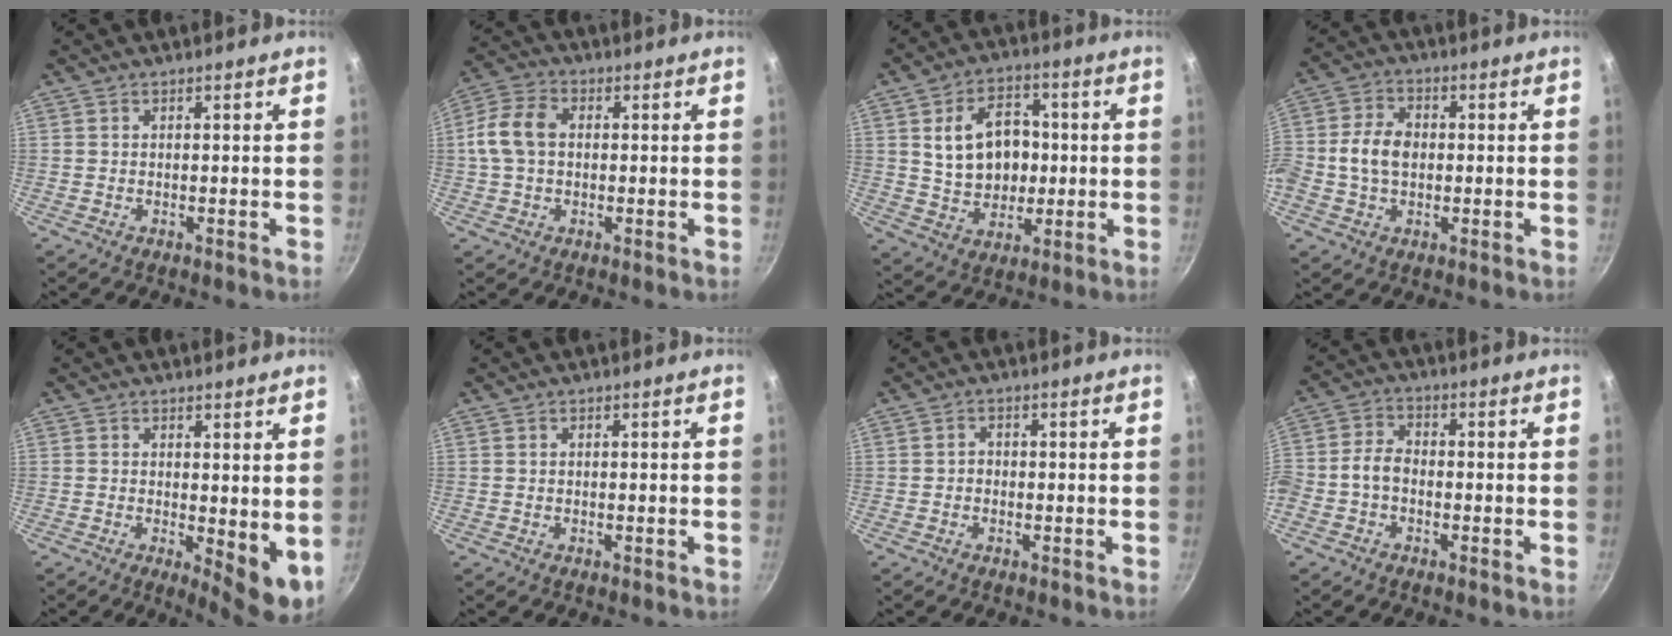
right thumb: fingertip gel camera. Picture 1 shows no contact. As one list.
[{"total": 8.8, "force": [0.5, 6.1, 6.3], "torque": [-0.120, 0.024, 0.000]}, {"total": 13.6, "force": [1.5, 10.1, 9.0], "torque": [-0.116, 0.007, 0.033]}, {"total": 8.3, "force": [-0.2, 6.1, 5.7], "torque": [-0.095, 0.017, -0.017]}, {"total": 6.6, "force": [0.6, 2.5, 6.0], "torque": [-0.074, -0.014, 0.014]}, {"total": 0.0}, {"total": 1.4, "force": [-0.3, 1.2, 0.7], "torque": [-0.011, 0.005, -0.006]}, {"total": 5.1, "force": [-1.7, 3.6, 3.3], "torque": [-0.063, 0.029, -0.046]}]